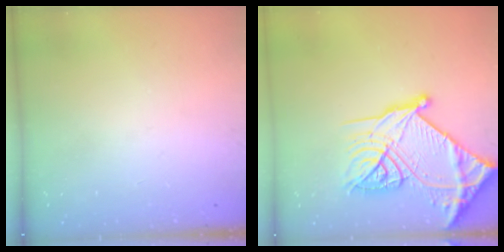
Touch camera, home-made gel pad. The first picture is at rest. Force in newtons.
{"total": 30.3, "press": 30.1, "slide": 3.2}